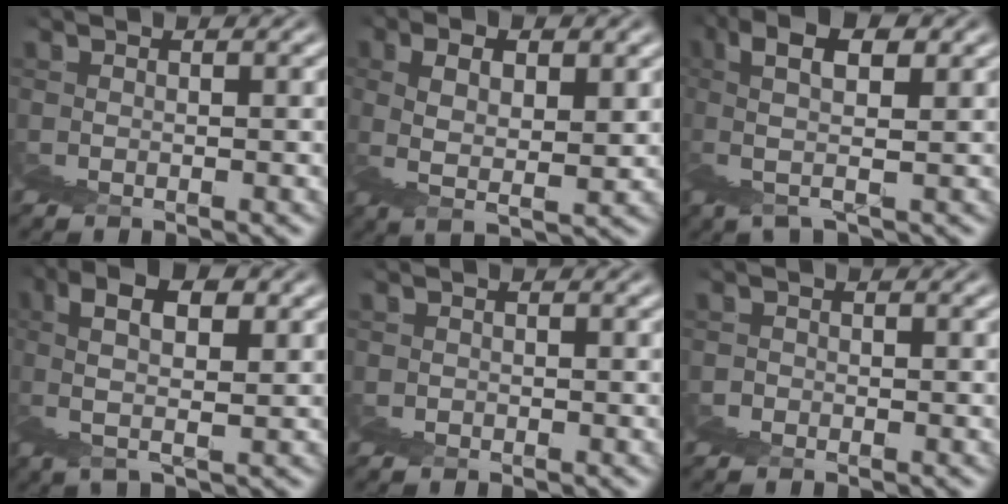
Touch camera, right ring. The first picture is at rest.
{"total": 3.6, "force": [1.5, -3.3, -0.3], "torque": [0.030, 0.029, 0.016]}
{"total": 4.4, "force": [4.0, -1.8, 0.2], "torque": [0.029, 0.042, 0.048]}
{"total": 4.2, "force": [3.9, -1.6, 0.2], "torque": [0.032, 0.041, 0.045]}
{"total": 1.0, "force": [0.3, 0.7, -0.6], "torque": [0.017, 0.005, 0.001]}
{"total": 1.3, "force": [0.2, 1.1, -0.5], "torque": [0.021, 0.011, -0.006]}